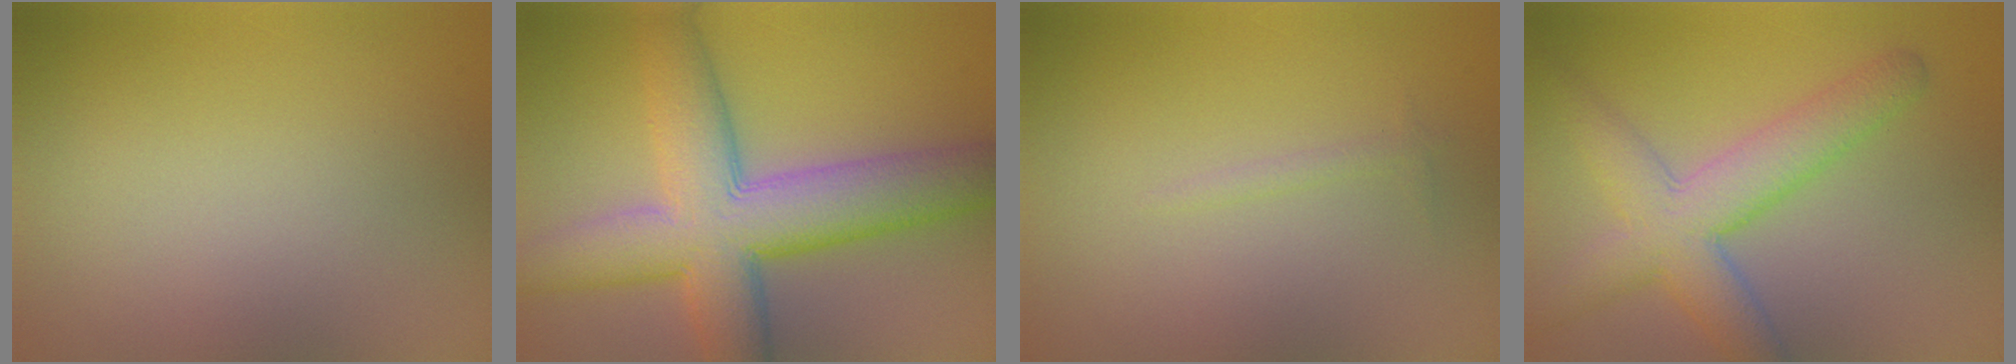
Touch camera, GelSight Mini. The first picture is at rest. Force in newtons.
{"total": 10.5, "press": 10.5, "slide": 0.4}
{"total": 0.6, "press": 0.6, "slide": 0.0}
{"total": 6.0, "press": 6.0, "slide": 0.2}